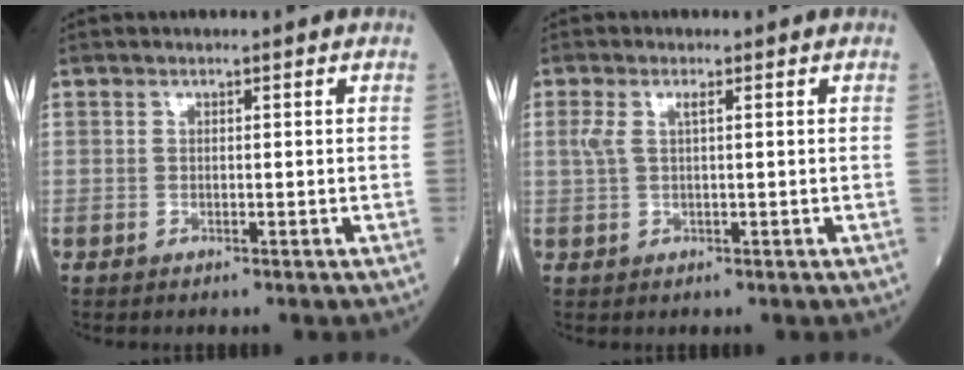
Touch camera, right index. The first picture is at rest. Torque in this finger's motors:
{"motor_torque": [0.19, 0.32, 0.19, 0.06]}